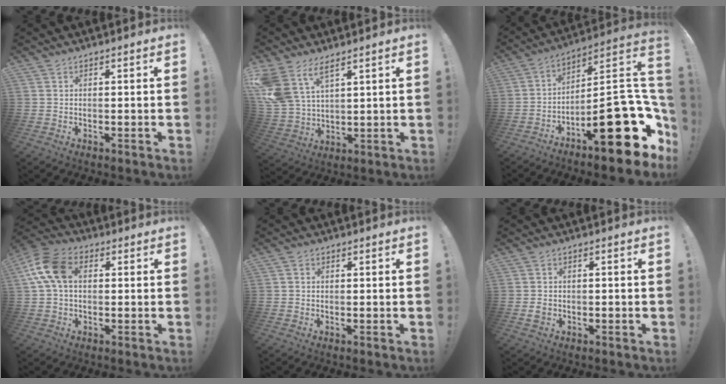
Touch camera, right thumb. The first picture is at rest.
{"total": 10.8, "force": [7.0, 5.4, 6.2], "torque": [-0.143, -0.035, 0.139]}
{"total": 24.9, "force": [-10.0, 8.4, 21.2], "torque": [-0.271, 0.053, -0.149]}
{"total": 12.2, "force": [2.2, 7.9, 9.0], "torque": [-0.172, 0.012, 0.048]}
{"total": 0.9, "force": [-0.1, 0.8, 0.2], "torque": [-0.002, 0.003, -0.002]}
{"total": 2.0, "force": [-0.7, 1.7, 0.9], "torque": [-0.004, 0.004, -0.012]}